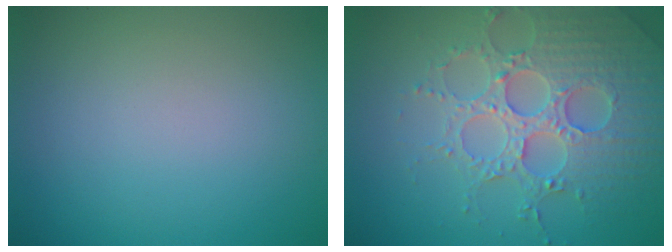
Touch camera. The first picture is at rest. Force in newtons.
{"total": 5.3, "press": 5.1, "slide": 1.2}